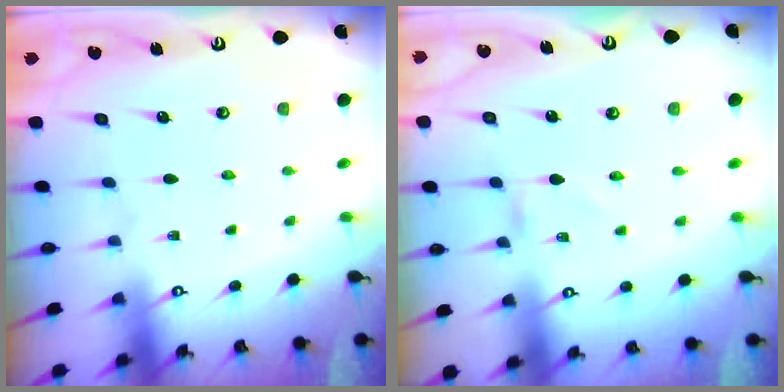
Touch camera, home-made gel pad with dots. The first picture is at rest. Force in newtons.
{"total": 0.0}